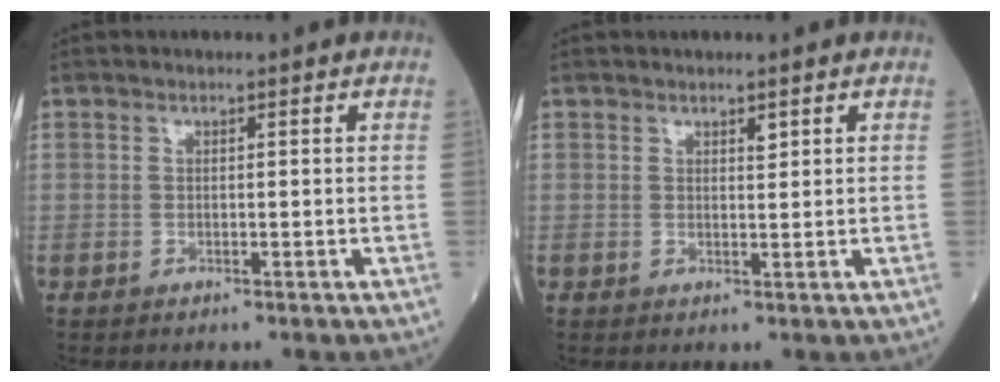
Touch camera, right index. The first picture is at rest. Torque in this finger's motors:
{"motor_torque": [-0.01, 0.00, -0.03, 0.01]}